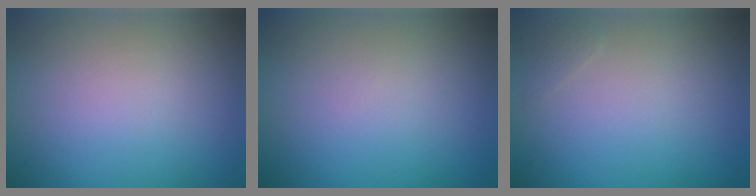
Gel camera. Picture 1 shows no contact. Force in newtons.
{"total": 0.0}
{"total": 0.5, "press": 0.5, "slide": 0.0}